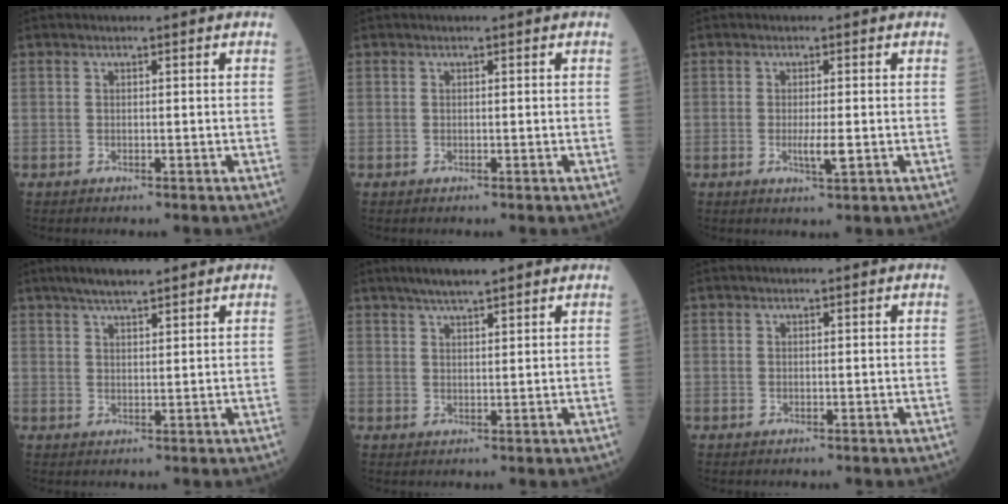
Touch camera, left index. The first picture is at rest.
{"total": 0.0}
{"total": 2.7, "force": [-0.5, 0.3, 2.7], "torque": [-0.051, -0.004, -0.007]}
{"total": 5.4, "force": [4.4, 0.8, 3.1], "torque": [-0.057, 0.019, 0.076]}
{"total": 5.8, "force": [4.6, 0.7, 3.4], "torque": [-0.056, 0.025, 0.078]}
{"total": 0.0}